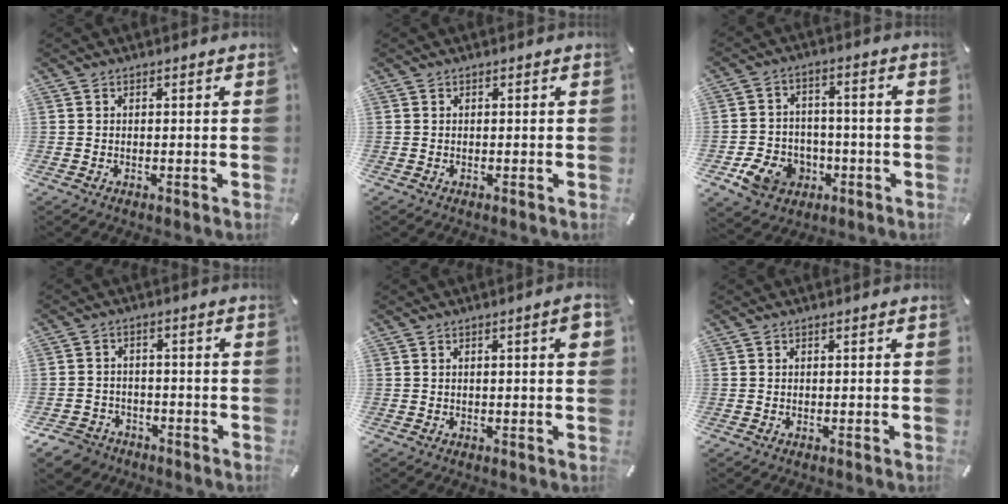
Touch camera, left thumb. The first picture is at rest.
{"total": 0.0}
{"total": 10.1, "force": [-4.3, 7.9, 4.6], "torque": [-0.093, 0.035, -0.076]}
{"total": 5.0, "force": [-3.5, 3.5, 1.1], "torque": [-0.034, 0.013, -0.071]}
{"total": 3.9, "force": [0.7, 0.8, 3.8], "torque": [-0.054, -0.001, 0.007]}
{"total": 0.0}